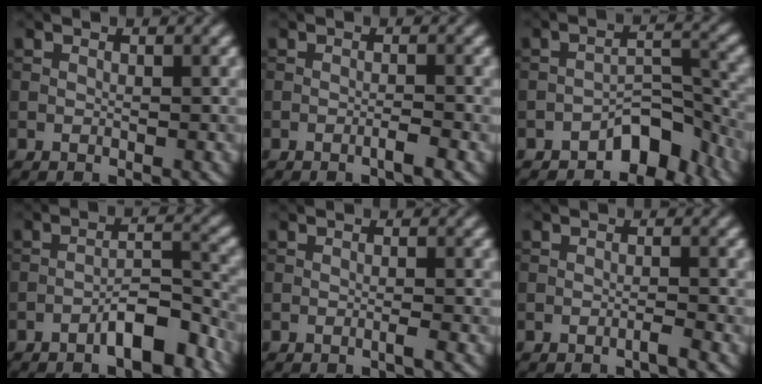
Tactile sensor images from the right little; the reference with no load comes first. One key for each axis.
{"total": 1.3, "fx": -0.7, "fy": 0.1, "fz": 1.2, "tx": -0.017, "ty": 0.003, "tz": -0.017}
{"total": 4.9, "fx": -3.4, "fy": 2.4, "fz": 2.6, "tx": -0.021, "ty": 0.012, "tz": -0.058}
{"total": 4.9, "fx": -3.1, "fy": 1.4, "fz": 3.5, "tx": -0.053, "ty": 0.013, "tz": -0.053}
{"total": 0.7, "fx": -0.4, "fy": 0.0, "fz": 0.7, "tx": -0.011, "ty": 0.000, "tz": -0.010}
{"total": 0.9, "fx": -0.7, "fy": 0.0, "fz": 0.6, "tx": -0.009, "ty": 0.004, "tz": -0.018}